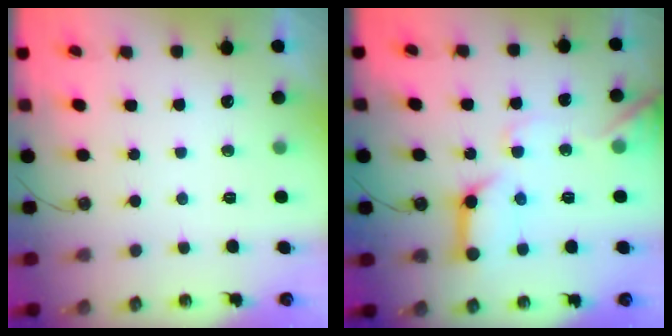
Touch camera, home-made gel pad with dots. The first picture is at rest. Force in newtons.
{"total": 14.5, "press": 14.4, "slide": 1.4}